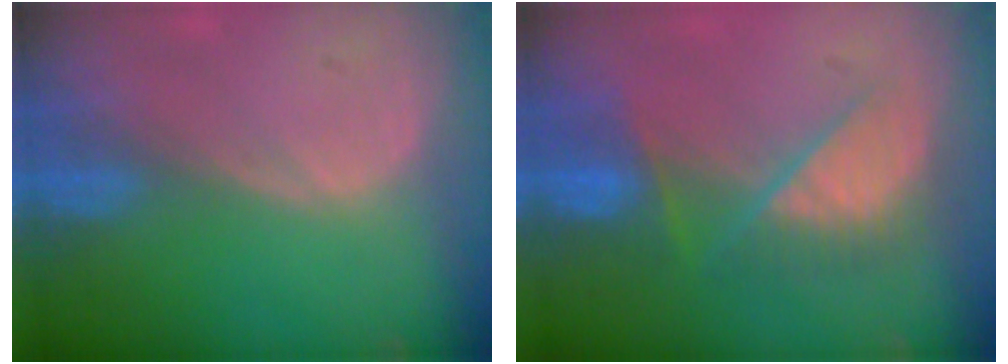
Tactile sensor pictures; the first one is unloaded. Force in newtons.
{"total": 7.2, "press": 7.1, "slide": 0.6}